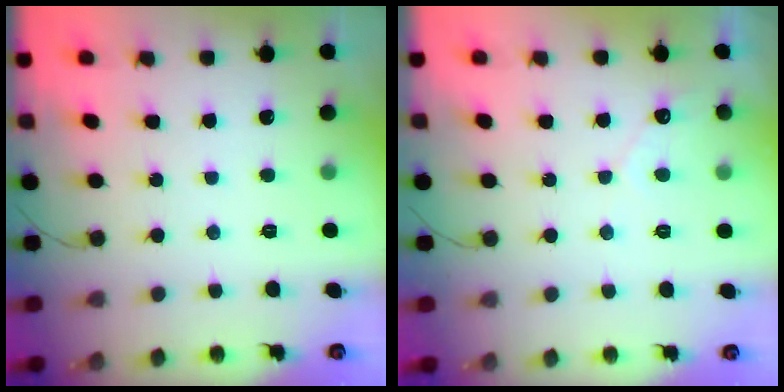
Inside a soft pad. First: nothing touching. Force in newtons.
{"total": 2.8, "press": 2.8, "slide": 0.1}